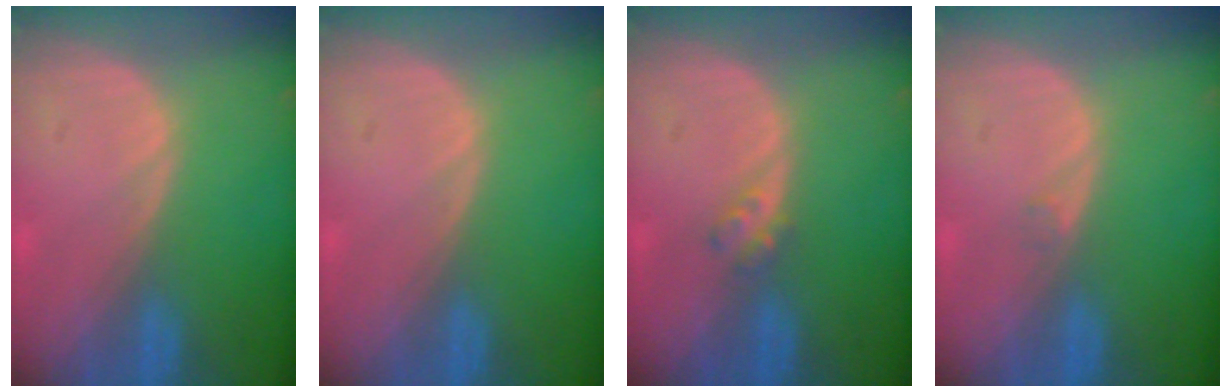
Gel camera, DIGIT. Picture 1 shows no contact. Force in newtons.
{"total": 0.0}
{"total": 2.1, "press": 1.8, "slide": 1.0}
{"total": 0.5, "press": 0.5, "slide": 0.1}